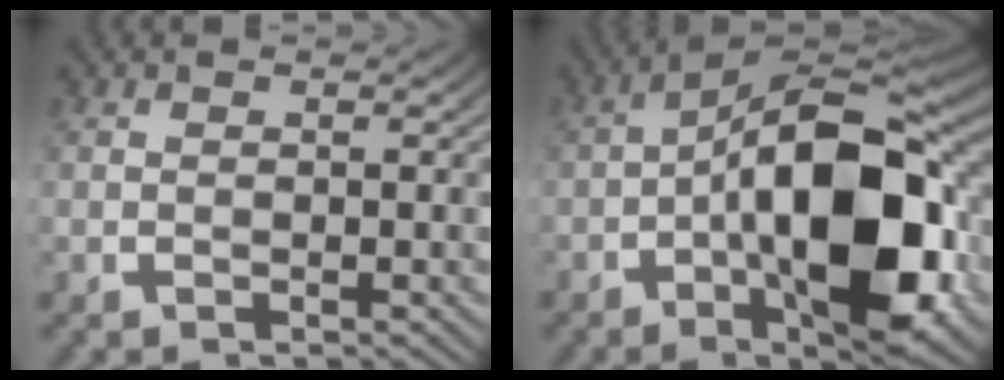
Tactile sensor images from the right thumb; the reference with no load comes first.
{"total": 16.4, "force": [-2.5, 8.2, 14.0], "torque": [-0.223, -0.022, -0.037]}